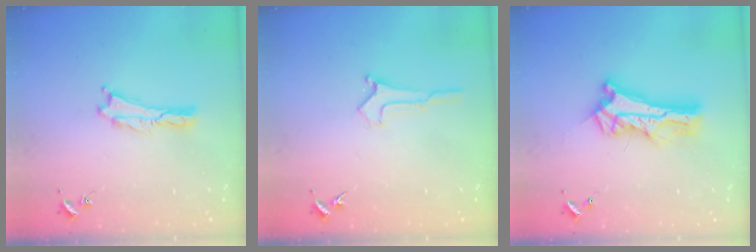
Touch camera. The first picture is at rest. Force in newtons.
{"total": 0.0}
{"total": 9.3, "press": 9.3, "slide": 0.7}